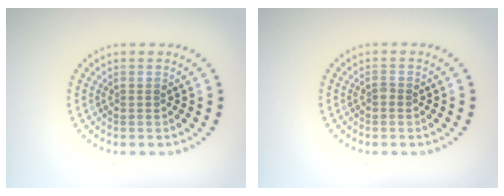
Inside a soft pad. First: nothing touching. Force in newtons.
{"total": 0.6, "press": 0.5, "slide": 0.3}